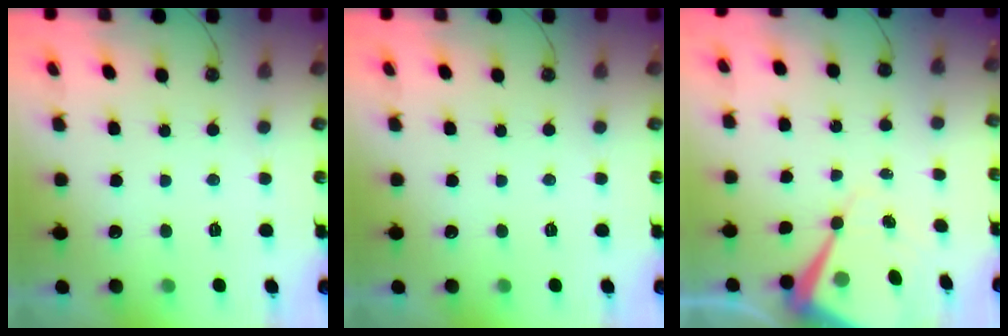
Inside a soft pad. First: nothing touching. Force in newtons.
{"total": 0.0}
{"total": 9.6, "press": 9.6, "slide": 1.0}